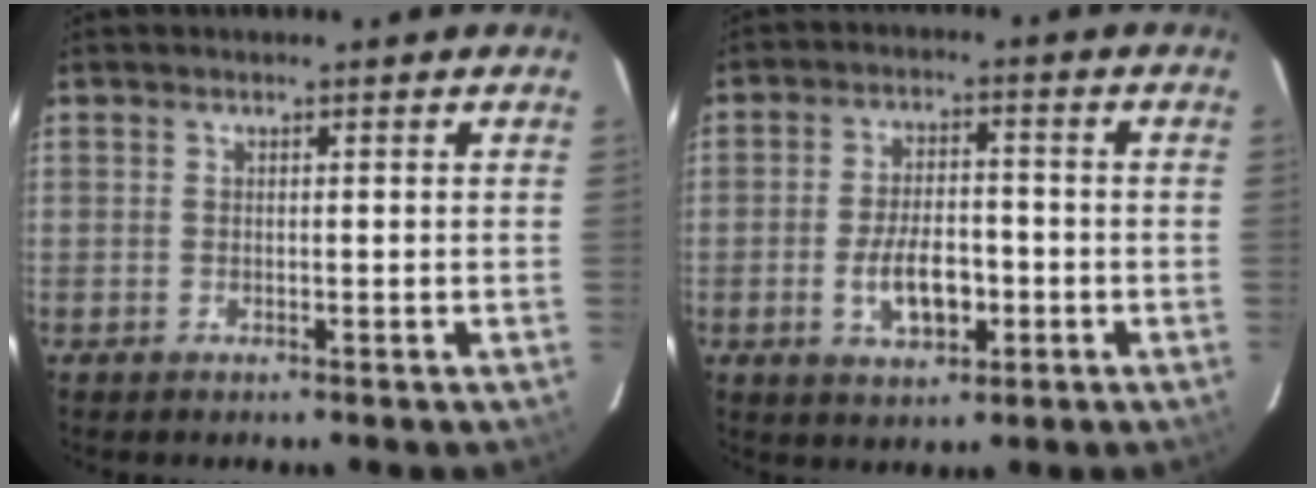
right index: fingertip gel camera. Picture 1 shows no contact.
{"total": 8.4, "force": [-2.6, 4.2, 6.8], "torque": [-0.133, 0.004, -0.036]}